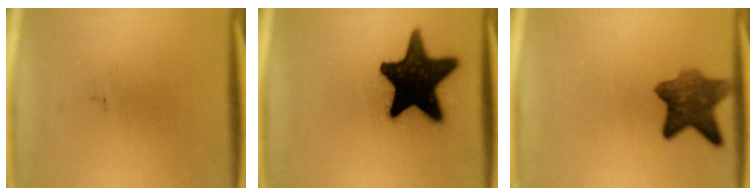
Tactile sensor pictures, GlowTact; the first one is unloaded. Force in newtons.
{"total": 19.4}
{"total": 7.4}